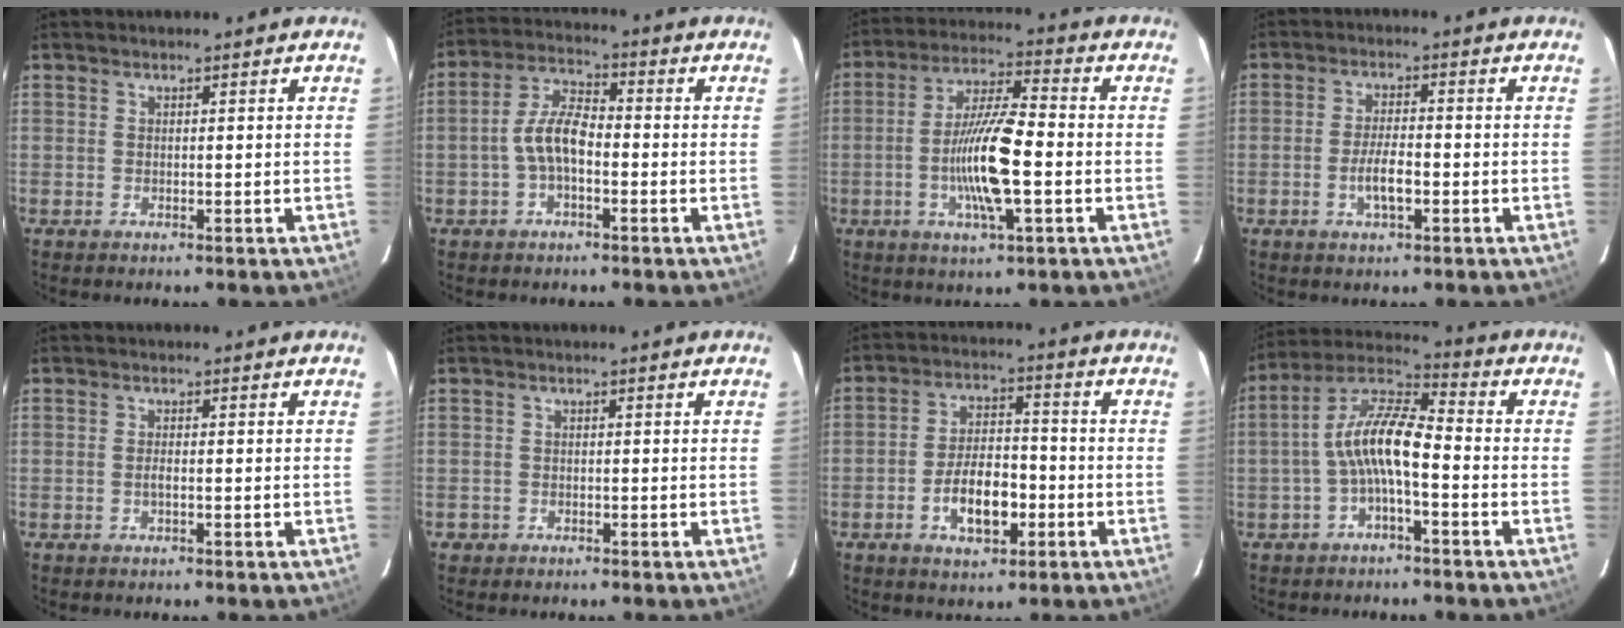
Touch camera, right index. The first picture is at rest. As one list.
[{"total": 6.8, "force": [-1.8, 3.0, 5.8], "torque": [-0.121, 0.017, -0.035]}, {"total": 12.8, "force": [-2.9, 2.3, 12.3], "torque": [-0.238, -0.001, -0.057]}, {"total": 4.9, "force": [-1.8, 1.4, 4.4], "torque": [-0.087, 0.000, -0.031]}, {"total": 1.0, "force": [-0.4, 0.2, 0.9], "torque": [-0.019, 0.002, -0.008]}, {"total": 1.4, "force": [-0.7, 1.2, -0.1], "torque": [-0.003, 0.002, -0.009]}, {"total": 9.3, "force": [-3.5, 4.6, 7.4], "torque": [-0.142, 0.011, -0.052]}, {"total": 9.7, "force": [-2.6, 2.8, 8.9], "torque": [-0.190, 0.018, -0.052]}]